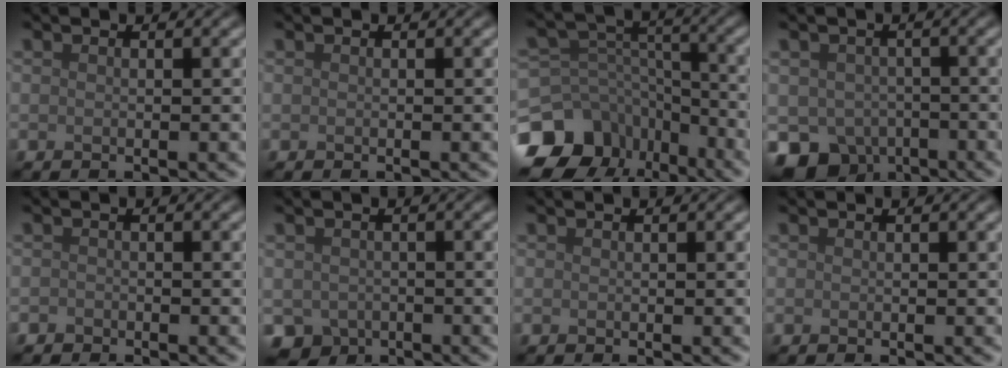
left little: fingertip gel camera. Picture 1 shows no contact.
{"total": 0.0}
{"total": 15.9, "force": [-10.2, 11.3, 4.5], "torque": [-0.109, -0.043, -0.152]}
{"total": 7.7, "force": [-4.6, 5.7, 2.4], "torque": [-0.037, -0.034, -0.064]}
{"total": 0.6, "force": [-0.5, 0.3, 0.0], "torque": [0.000, -0.004, -0.009]}
{"total": 3.5, "force": [-1.8, 2.8, 0.9], "torque": [-0.019, -0.018, -0.029]}
{"total": 0.0}
{"total": 0.0}